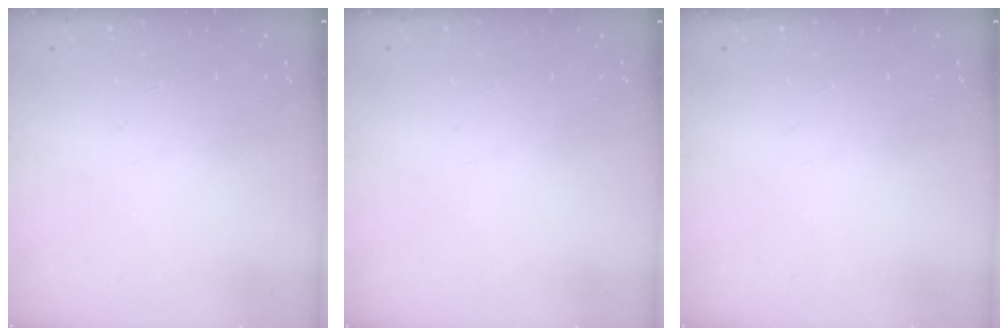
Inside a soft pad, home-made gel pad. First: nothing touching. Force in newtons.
{"total": 0.0}
{"total": 0.0}